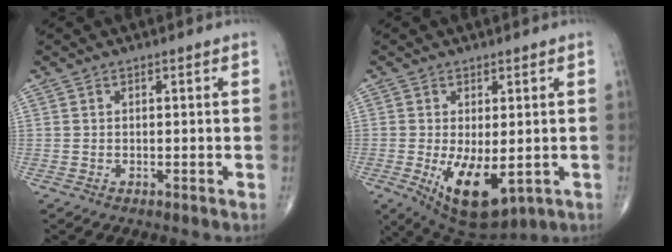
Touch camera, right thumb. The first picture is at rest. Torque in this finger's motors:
{"motor_torque": [2.98, 2.03, 1.55, -0.18, 0.40]}